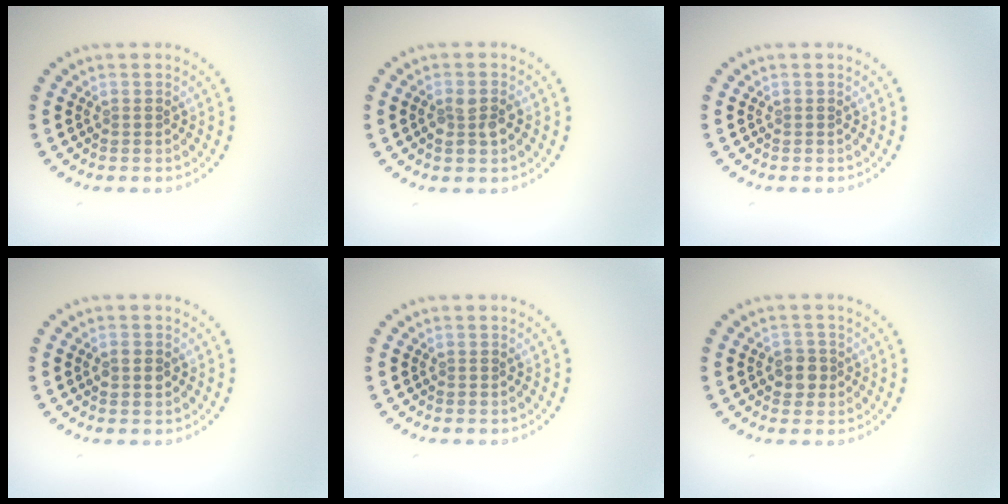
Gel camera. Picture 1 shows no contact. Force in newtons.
{"total": 1.7, "press": 1.7, "slide": 0.3}
{"total": 0.0}
{"total": 1.7, "press": 1.7, "slide": 0.1}
{"total": 0.0}
{"total": 2.1, "press": 2.0, "slide": 0.8}